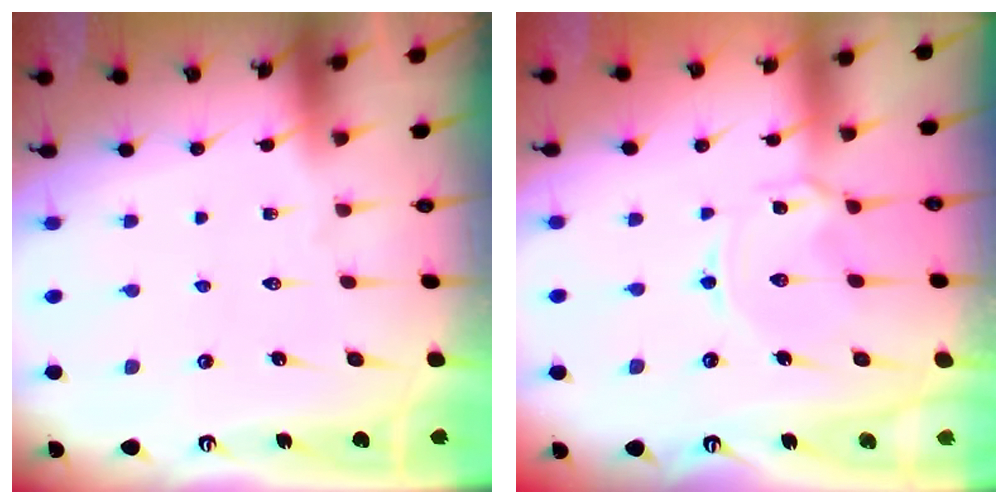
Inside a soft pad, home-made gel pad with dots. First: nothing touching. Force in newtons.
{"total": 2.8, "press": 2.7, "slide": 0.5}